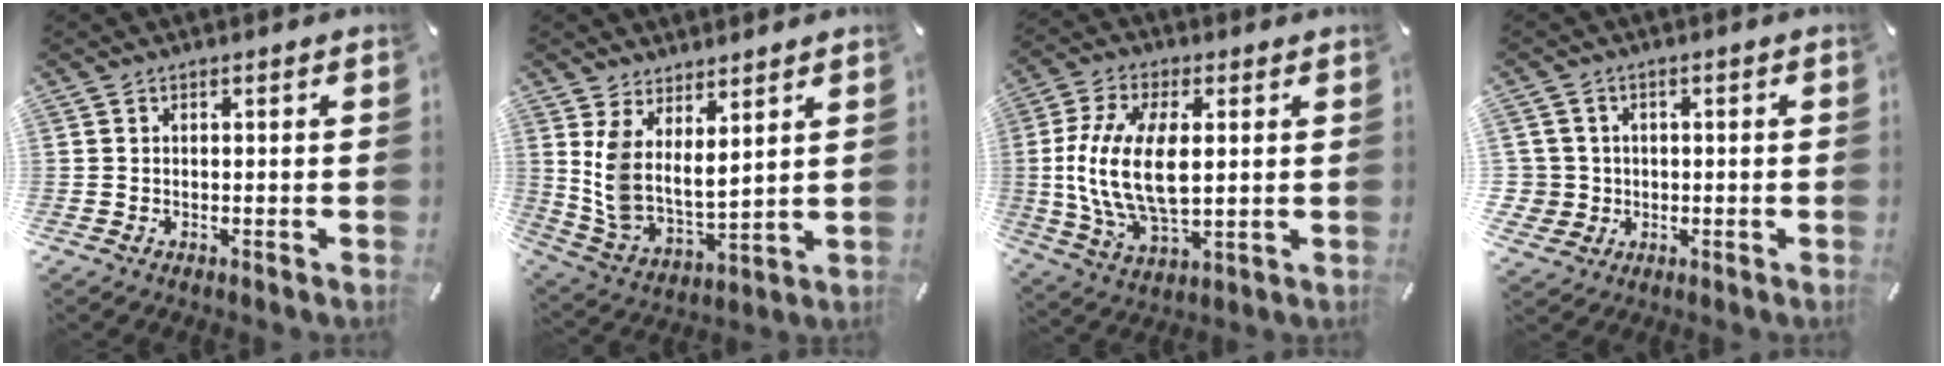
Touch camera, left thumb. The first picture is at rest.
{"total": 7.6, "force": [5.5, 3.6, 3.8], "torque": [-0.107, -0.044, 0.105]}
{"total": 15.6, "force": [1.6, 8.2, 13.2], "torque": [-0.296, -0.009, 0.029]}
{"total": 5.4, "force": [-0.1, 5.3, 0.7], "torque": [-0.027, 0.008, 0.000]}